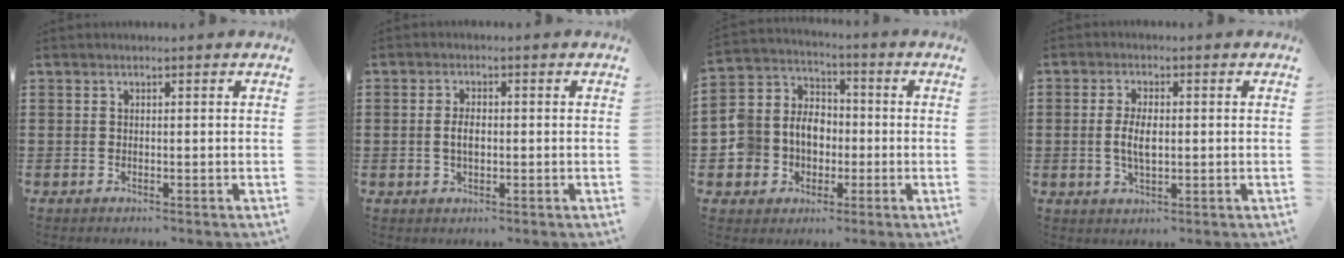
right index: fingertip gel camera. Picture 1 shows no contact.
{"total": 2.6, "force": [-0.2, 1.2, 2.3], "torque": [-0.043, 0.004, -0.005]}
{"total": 7.5, "force": [-1.1, 7.1, 2.0], "torque": [-0.091, 0.000, -0.023]}
{"total": 4.3, "force": [-0.1, 1.8, 4.0], "torque": [-0.088, 0.000, -0.008]}